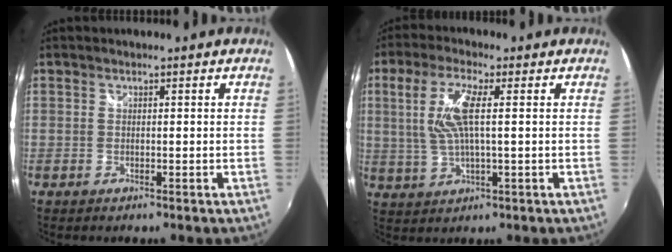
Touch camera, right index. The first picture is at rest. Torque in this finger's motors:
{"motor_torque": [0.80, 0.54, 0.63, 0.10]}